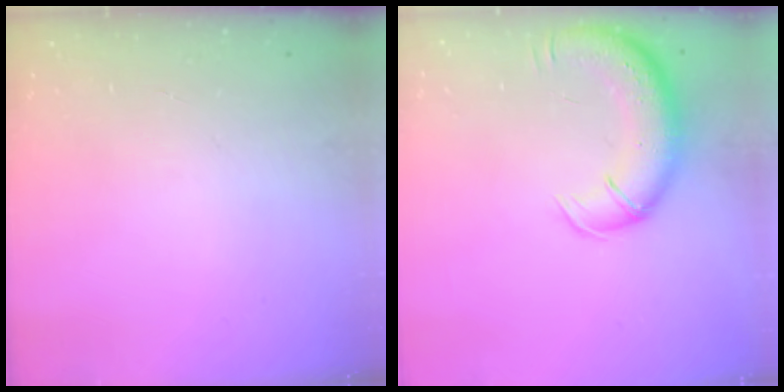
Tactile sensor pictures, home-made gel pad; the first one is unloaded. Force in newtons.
{"total": 13.4, "press": 12.9, "slide": 3.5}